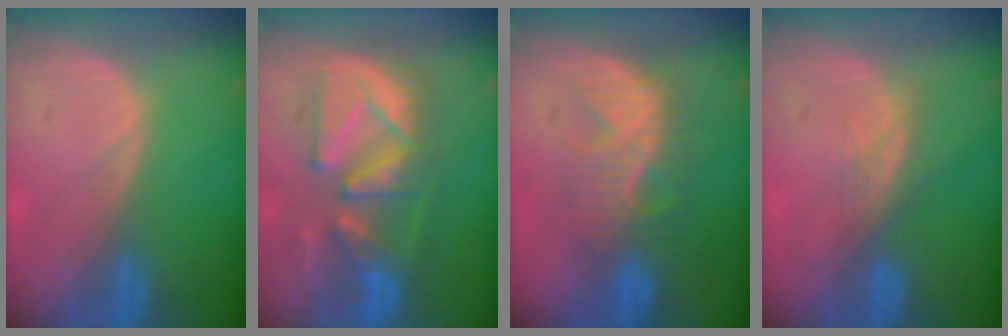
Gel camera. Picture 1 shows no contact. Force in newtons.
{"total": 10.4, "press": 10.2, "slide": 2.3}
{"total": 8.0, "press": 7.9, "slide": 1.2}
{"total": 3.0, "press": 2.6, "slide": 1.5}